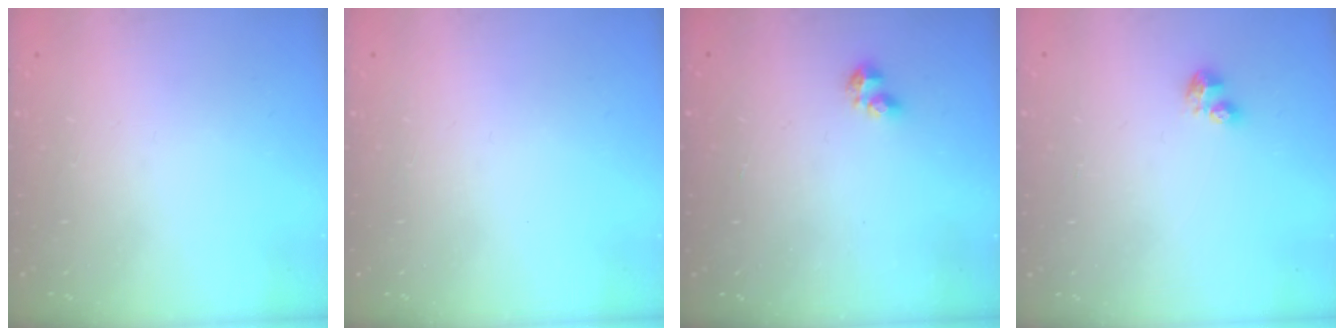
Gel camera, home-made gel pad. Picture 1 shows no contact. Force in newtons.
{"total": 0.0}
{"total": 2.3, "press": 2.2, "slide": 0.6}
{"total": 3.1, "press": 3.0, "slide": 0.5}